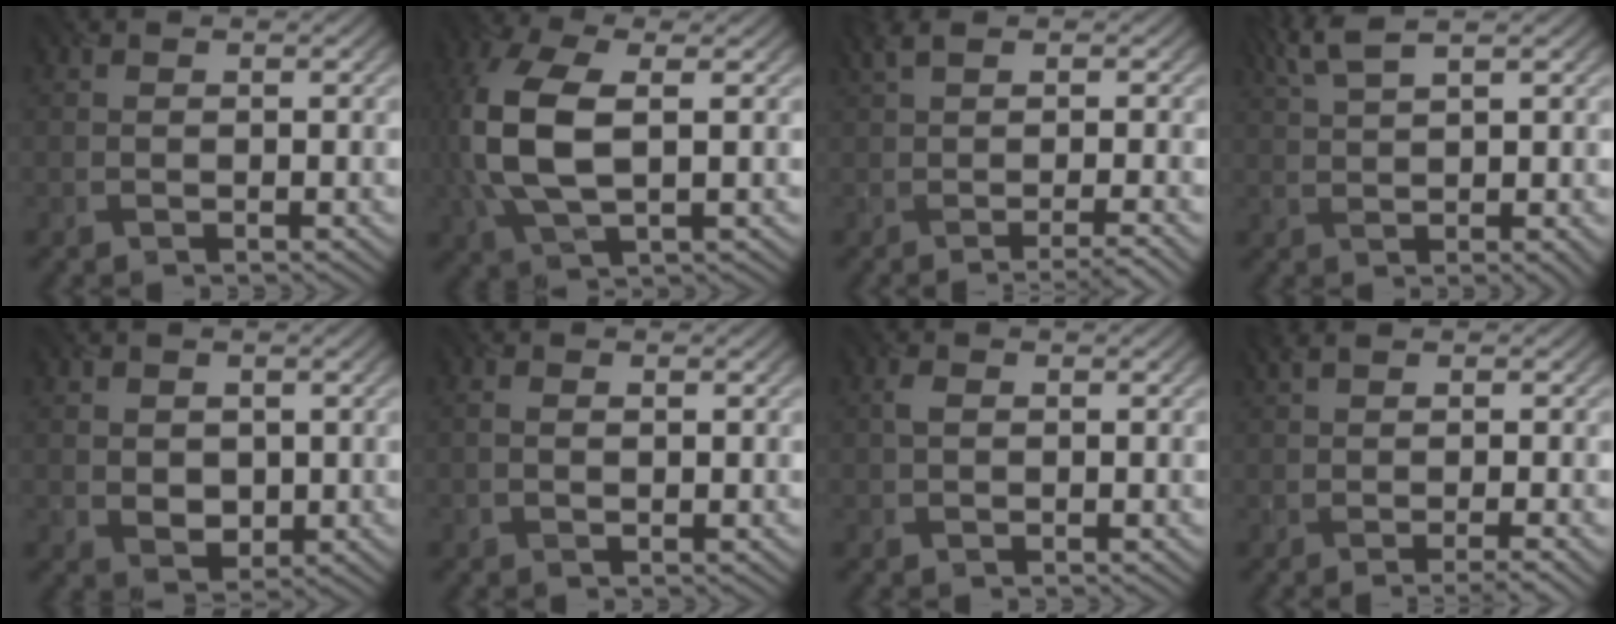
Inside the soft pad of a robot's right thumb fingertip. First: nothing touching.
{"total": 9.0, "force": [1.2, 4.9, 7.5], "torque": [-0.208, 0.001, 0.030]}
{"total": 3.9, "force": [-0.5, 0.8, 3.8], "torque": [-0.058, 0.007, -0.012]}
{"total": 6.1, "force": [3.0, 1.2, 5.1], "torque": [-0.084, 0.022, 0.061]}
{"total": 1.9, "force": [0.2, 1.8, 0.4], "torque": [-0.018, -0.006, 0.008]}
{"total": 0.6, "force": [0.0, 0.5, 0.3], "torque": [-0.007, 0.000, 0.003]}
{"total": 1.0, "force": [0.3, 0.7, 0.6], "torque": [-0.017, 0.002, 0.006]}
{"total": 3.6, "force": [-0.4, 0.8, 3.5], "torque": [-0.051, 0.008, -0.010]}